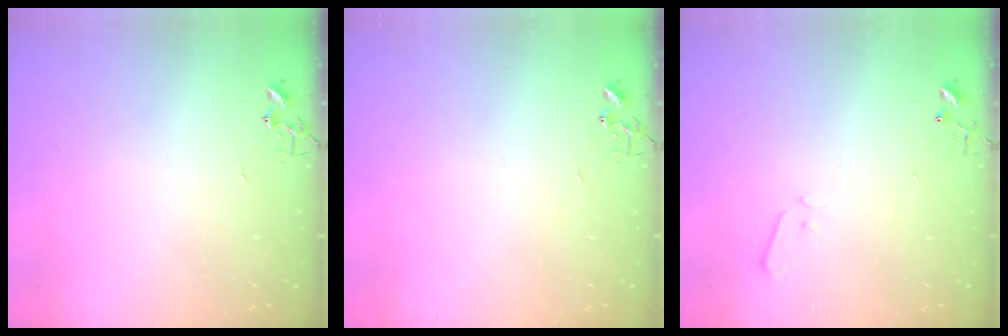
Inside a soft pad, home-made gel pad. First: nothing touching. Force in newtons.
{"total": 0.0}
{"total": 3.4, "press": 3.3, "slide": 0.5}